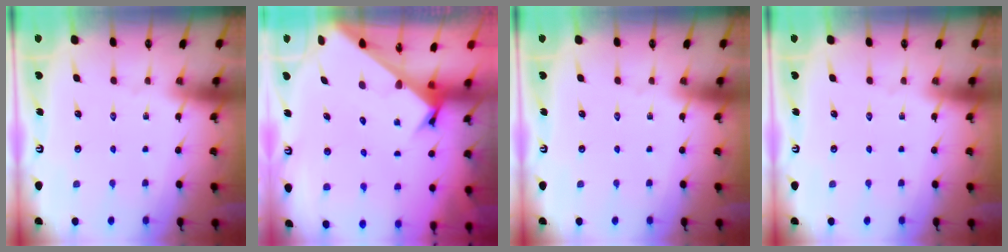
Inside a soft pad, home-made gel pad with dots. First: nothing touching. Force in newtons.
{"total": 2.8, "press": 2.8, "slide": 0.2}
{"total": 0.0}
{"total": 0.0}